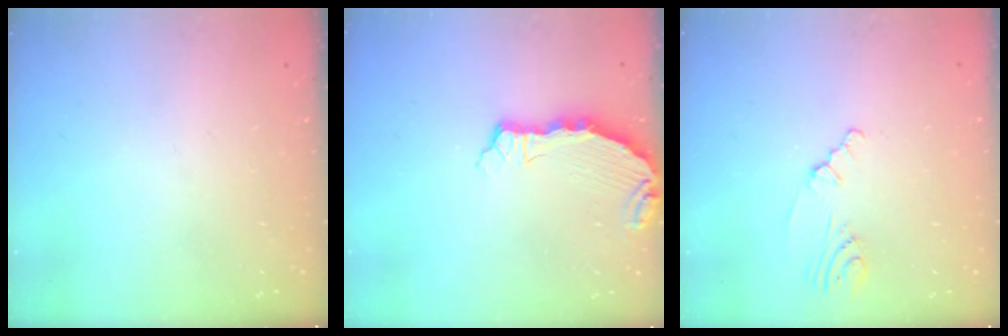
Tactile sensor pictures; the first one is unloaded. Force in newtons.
{"total": 6.3, "press": 5.6, "slide": 2.8}
{"total": 2.0, "press": 2.0, "slide": 0.4}